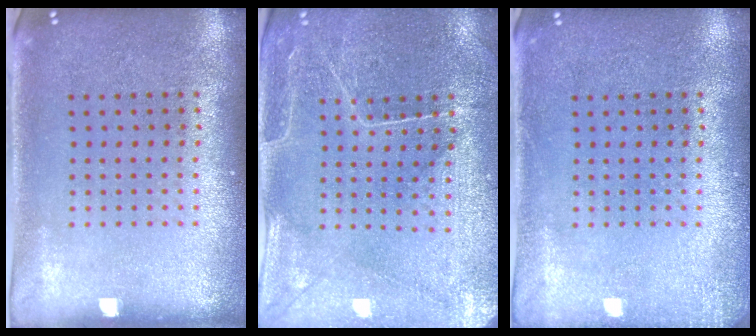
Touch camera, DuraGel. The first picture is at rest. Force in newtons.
{"total": 0.7, "press": 0.5, "slide": 0.4}
{"total": 1.4, "press": 1.4, "slide": 0.2}